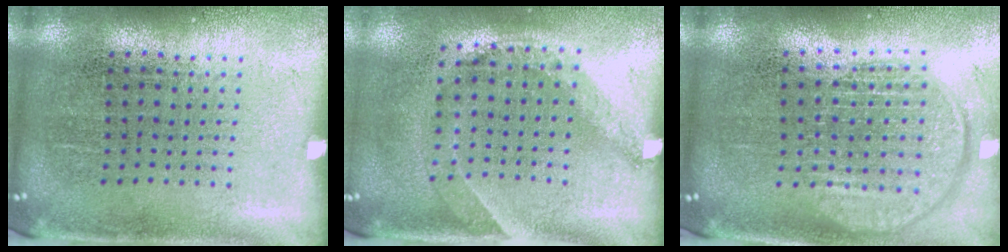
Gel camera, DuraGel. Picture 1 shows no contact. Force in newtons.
{"total": 1.4, "press": 1.0, "slide": 1.0}
{"total": 1.8, "press": 1.5, "slide": 1.0}